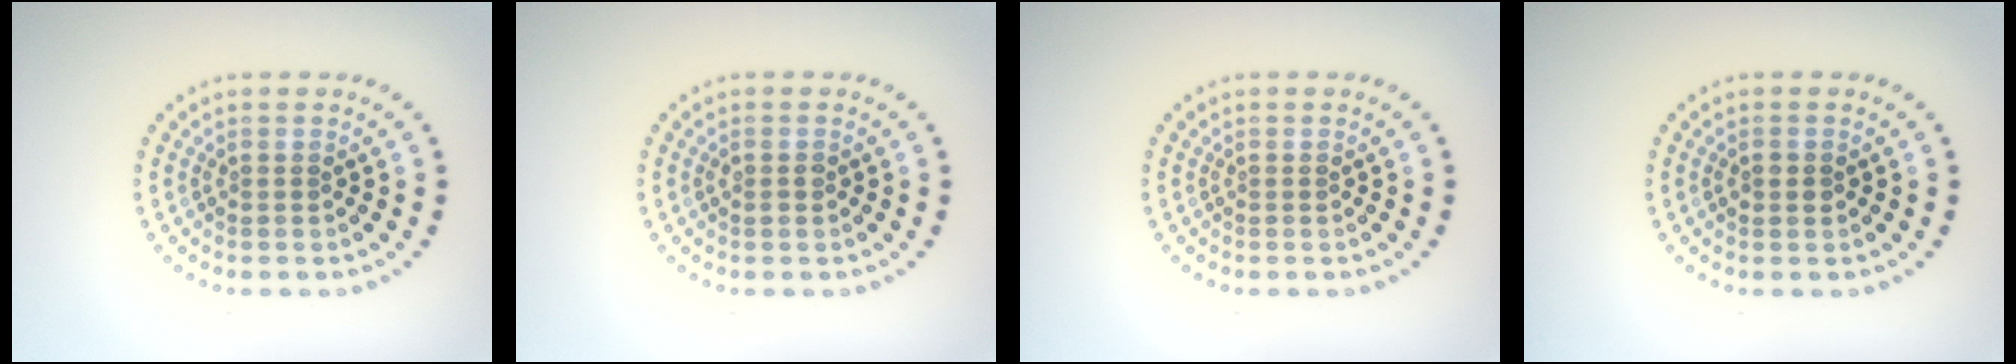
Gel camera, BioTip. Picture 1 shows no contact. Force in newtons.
{"total": 0.8, "press": 0.7, "slide": 0.3}
{"total": 0.0}
{"total": 1.3, "press": 1.3, "slide": 0.1}